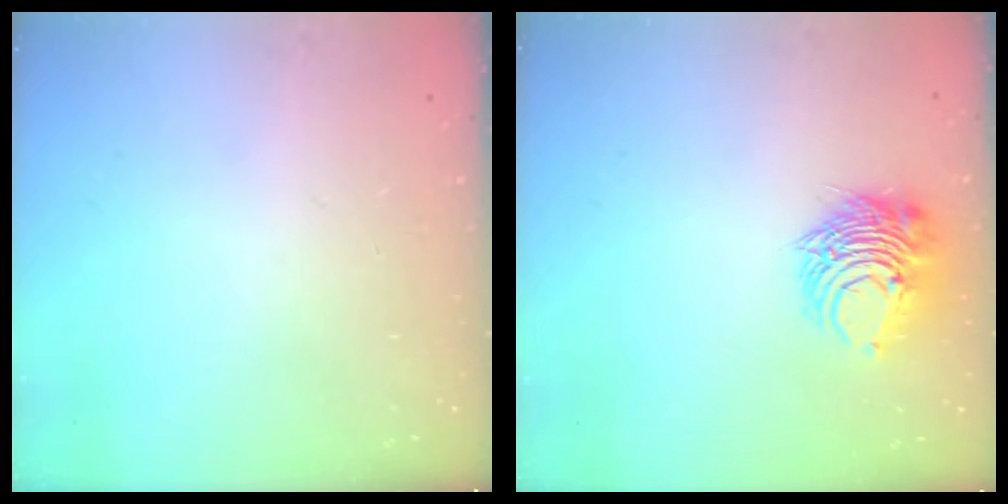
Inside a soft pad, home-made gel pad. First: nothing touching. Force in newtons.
{"total": 10.7, "press": 10.7, "slide": 0.8}